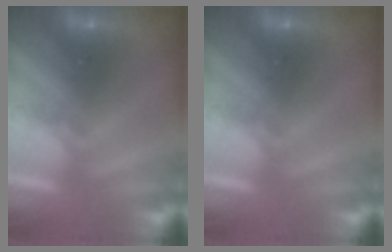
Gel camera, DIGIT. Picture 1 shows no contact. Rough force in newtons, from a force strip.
{"total": 0.0}